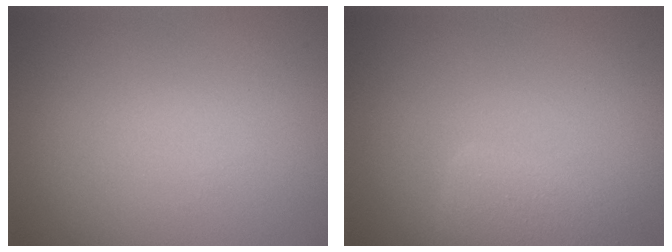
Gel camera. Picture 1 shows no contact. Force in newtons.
{"total": 2.4, "press": 2.4, "slide": 0.1}